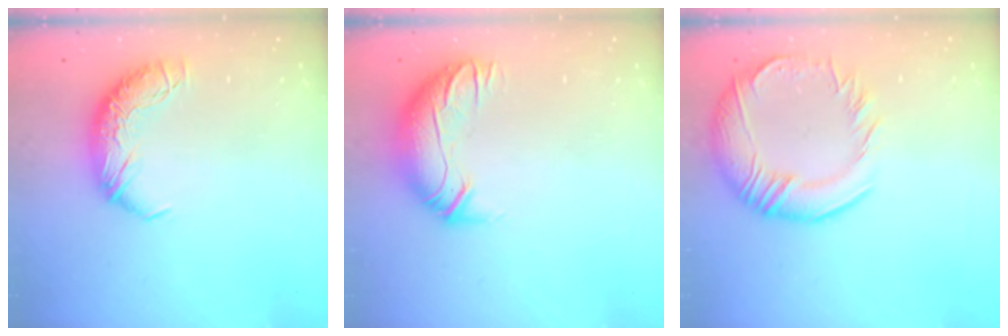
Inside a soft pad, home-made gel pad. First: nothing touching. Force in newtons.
{"total": 3.0, "press": 1.0, "slide": 2.8}
{"total": 6.0, "press": 5.0, "slide": 3.4}